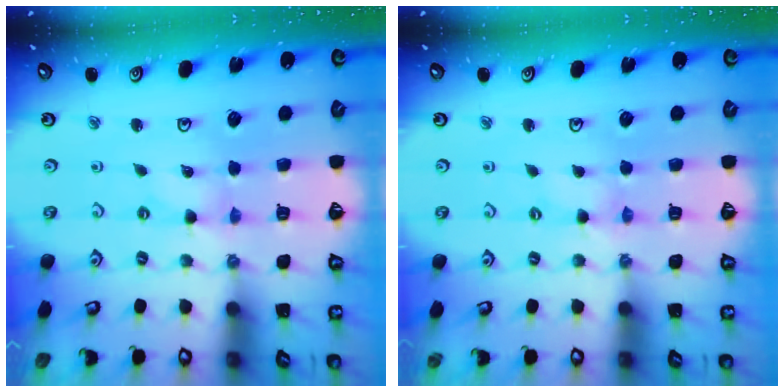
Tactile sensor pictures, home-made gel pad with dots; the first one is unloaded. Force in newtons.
{"total": 0.0}